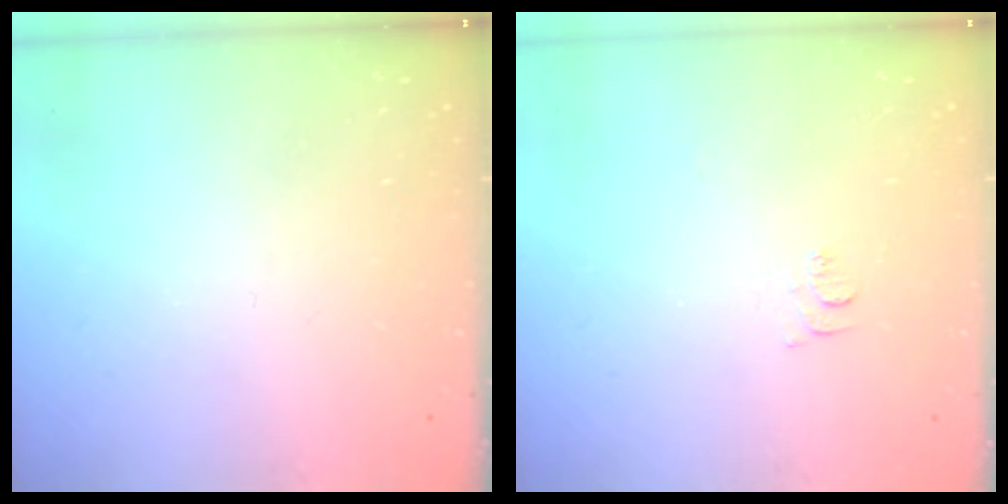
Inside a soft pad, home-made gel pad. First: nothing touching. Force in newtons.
{"total": 4.5, "press": 4.5, "slide": 0.7}